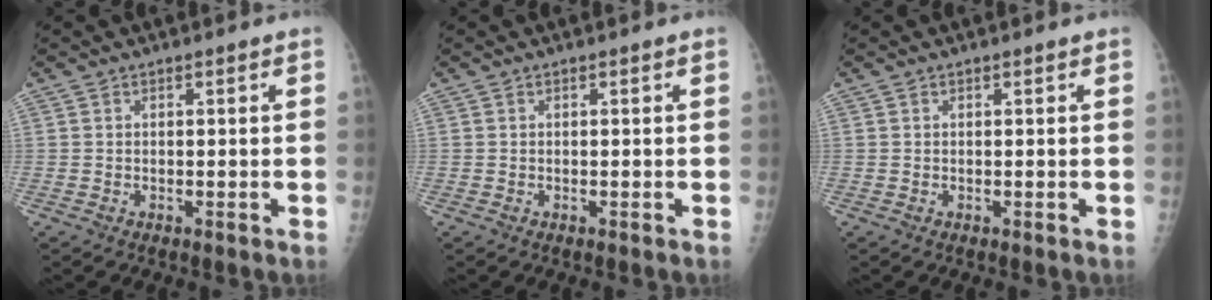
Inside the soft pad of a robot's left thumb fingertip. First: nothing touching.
{"total": 0.0}
{"total": 0.0}